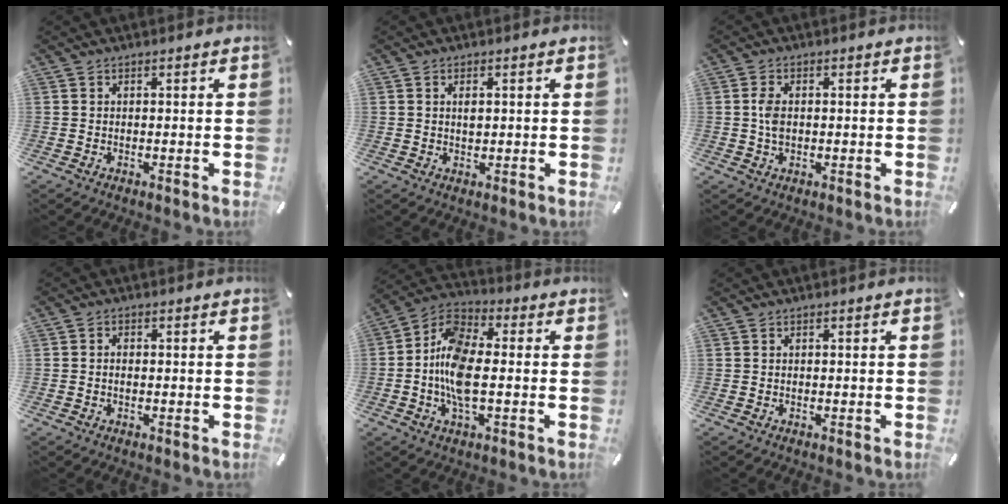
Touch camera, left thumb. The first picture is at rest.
{"total": 1.9, "force": [0.4, 1.1, 1.5], "torque": [-0.026, 0.001, 0.004]}
{"total": 3.6, "force": [0.2, 2.2, 2.8], "torque": [-0.071, 0.001, -0.002]}
{"total": 1.2, "force": [-0.3, 0.7, 0.9], "torque": [-0.018, 0.001, -0.006]}
{"total": 11.6, "force": [-2.2, 5.9, 9.7], "torque": [-0.217, 0.000, -0.041]}
{"total": 0.0}